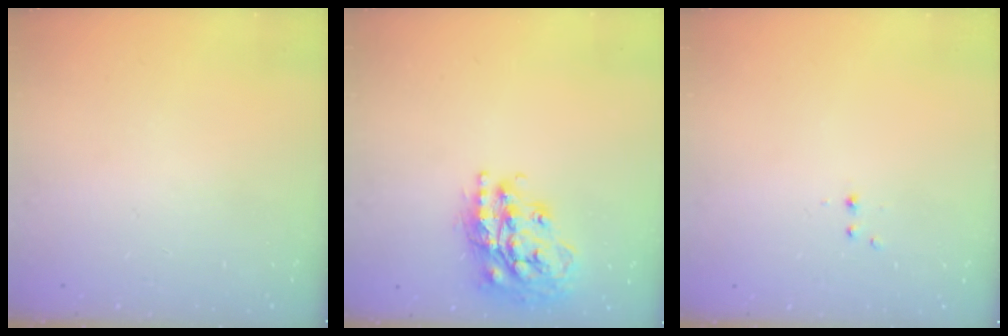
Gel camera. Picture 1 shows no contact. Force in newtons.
{"total": 19.3, "press": 19.3, "slide": 1.4}
{"total": 2.2, "press": 1.9, "slide": 1.0}